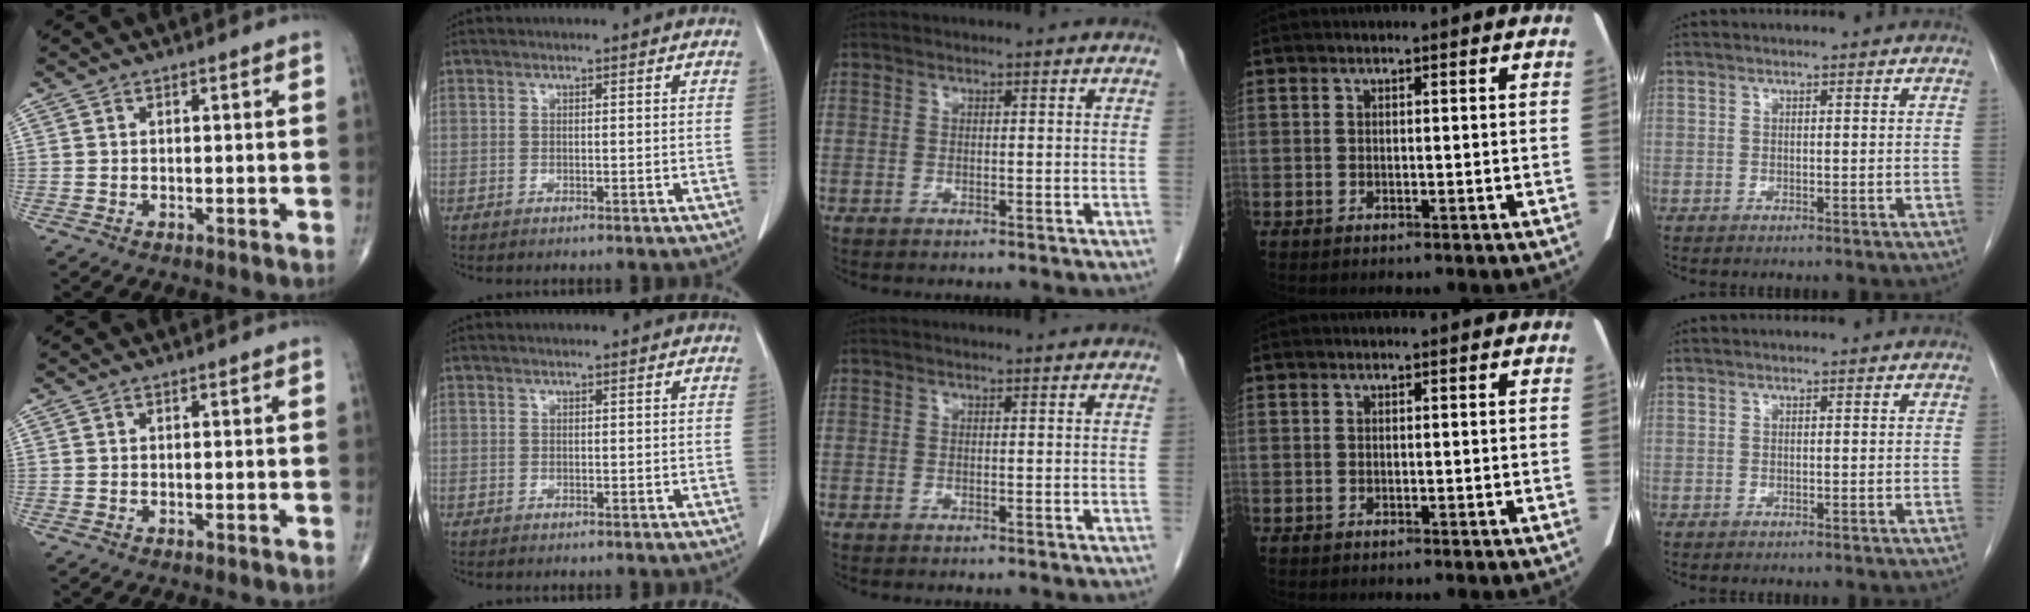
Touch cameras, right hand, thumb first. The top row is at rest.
{}